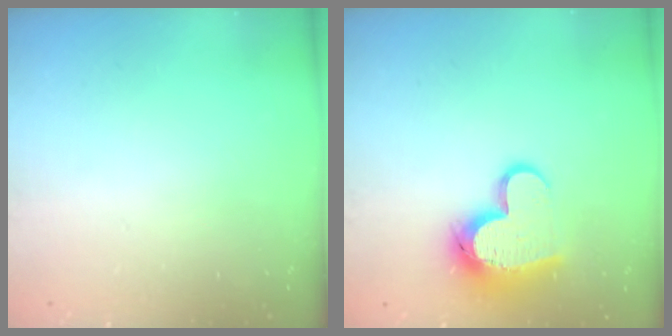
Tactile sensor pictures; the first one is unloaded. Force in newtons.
{"total": 13.9, "press": 13.8, "slide": 1.8}